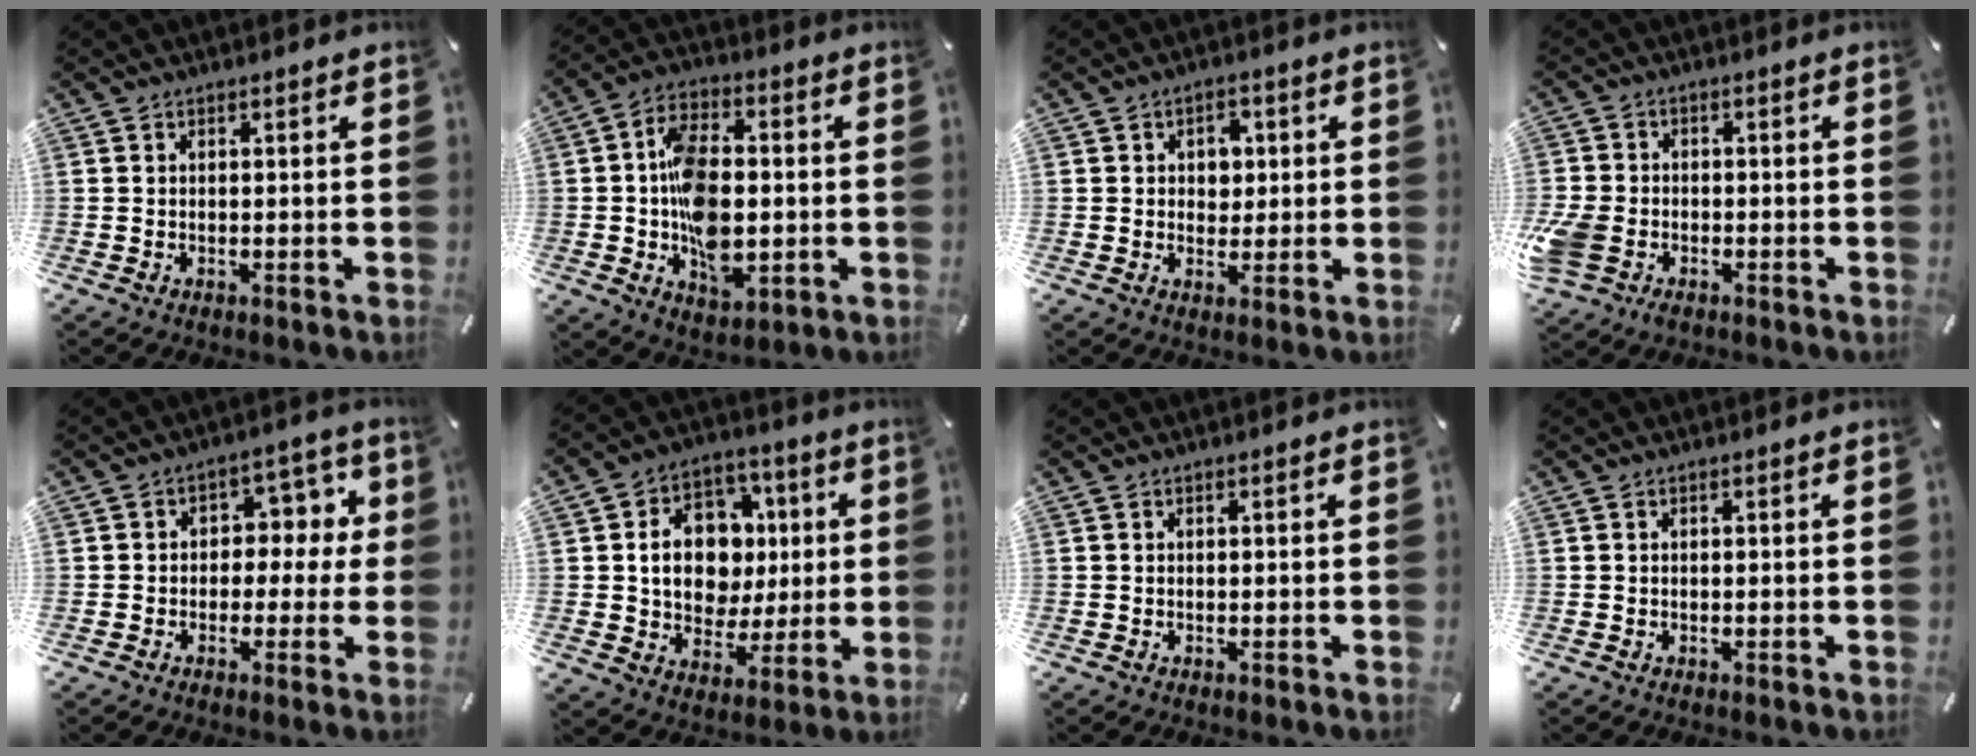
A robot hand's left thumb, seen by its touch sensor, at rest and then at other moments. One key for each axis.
{"total": 14.1, "fx": -1.2, "fy": 9.1, "fz": 10.7, "tx": -0.187, "ty": 0.010, "tz": -0.015}
{"total": 4.4, "fx": 0.5, "fy": 3.7, "fz": 2.3, "tx": -0.021, "ty": -0.003, "tz": -0.001}
{"total": 5.8, "fx": -2.4, "fy": 4.5, "fz": 2.9, "tx": -0.073, "ty": 0.009, "tz": -0.043}
{"total": 7.3, "fx": 0.1, "fy": 6.1, "fz": 3.9, "tx": -0.042, "ty": 0.006, "tz": -0.004}
{"total": 14.7, "fx": 1.5, "fy": 12.3, "fz": 8.0, "tx": -0.133, "ty": 0.010, "tz": 0.039}
{"total": 0.0}
{"total": 0.0}